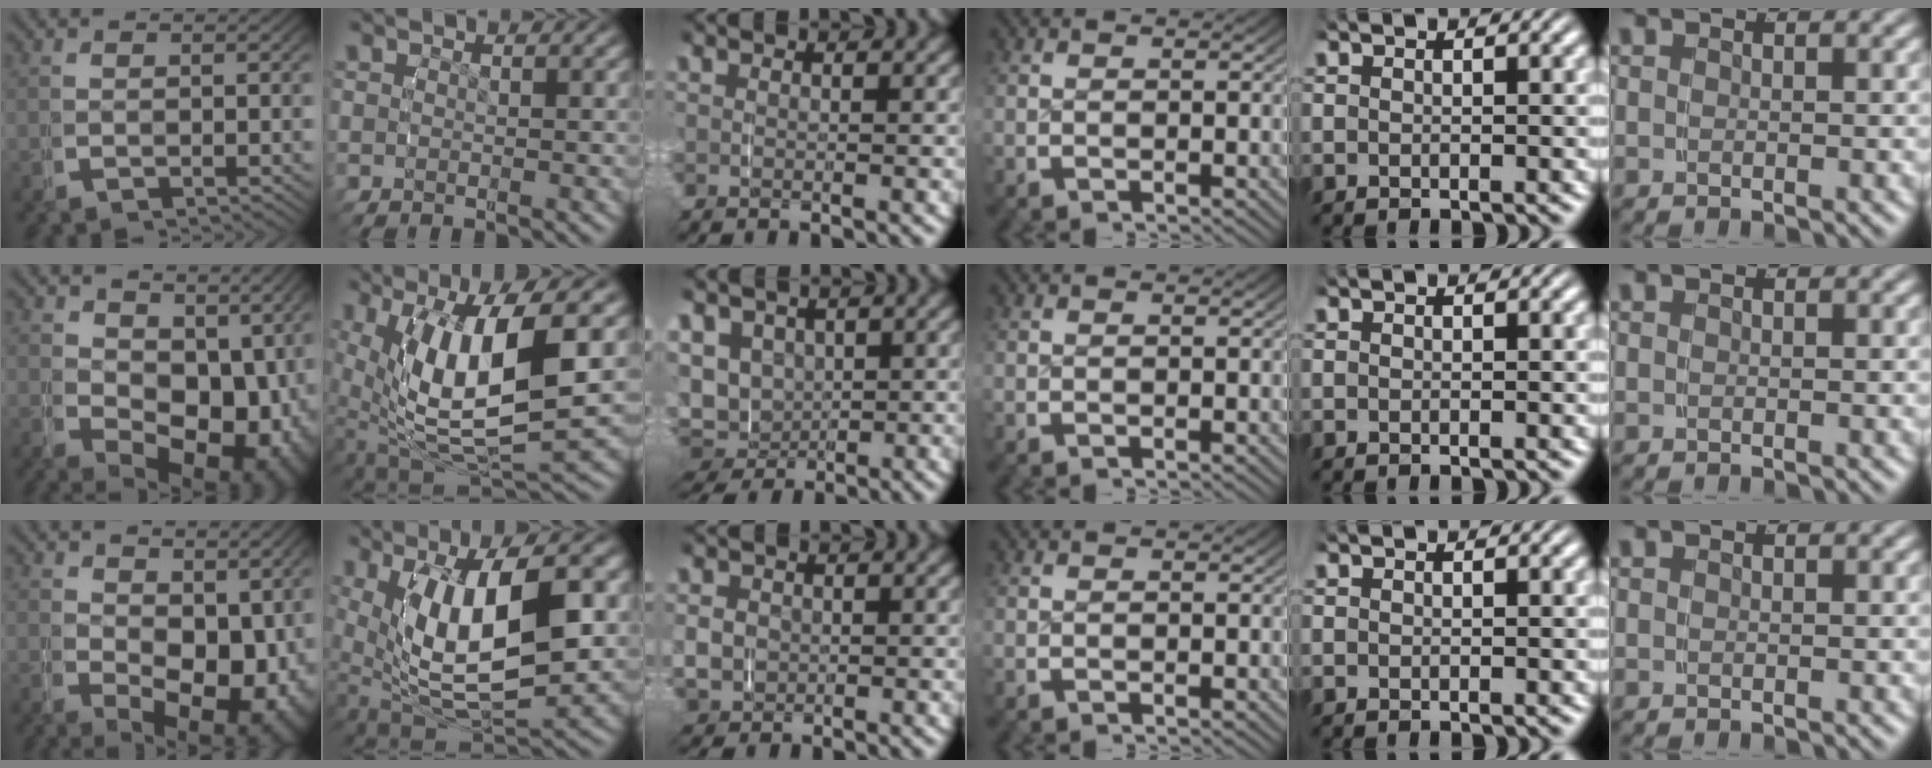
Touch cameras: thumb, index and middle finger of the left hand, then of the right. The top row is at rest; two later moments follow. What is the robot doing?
{"motion": "grasp_and_lifting", "object": "water bottle"}